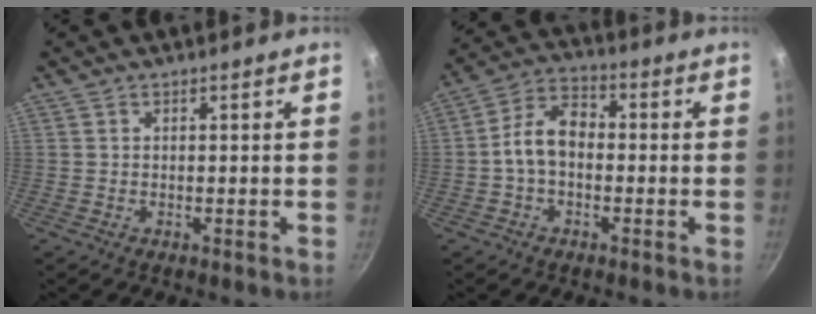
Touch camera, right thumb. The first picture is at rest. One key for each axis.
{"total": 8.5, "fx": -1.0, "fy": 5.7, "fz": 6.2, "tx": -0.095, "ty": 0.034, "tz": -0.033}